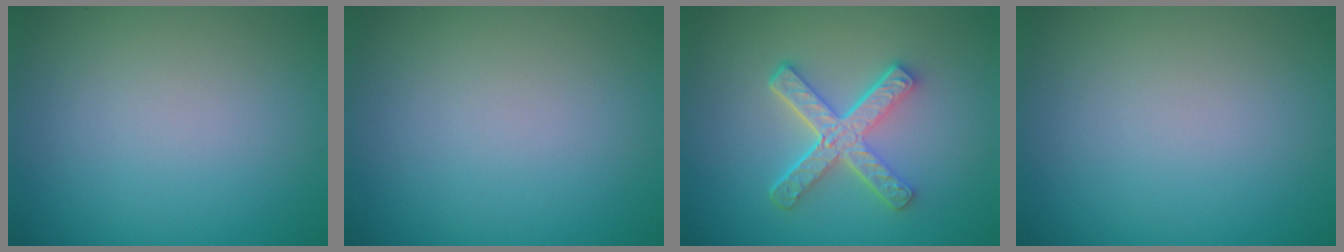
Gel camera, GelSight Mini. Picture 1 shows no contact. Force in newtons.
{"total": 0.0}
{"total": 5.1, "press": 3.7, "slide": 3.5}
{"total": 0.0}